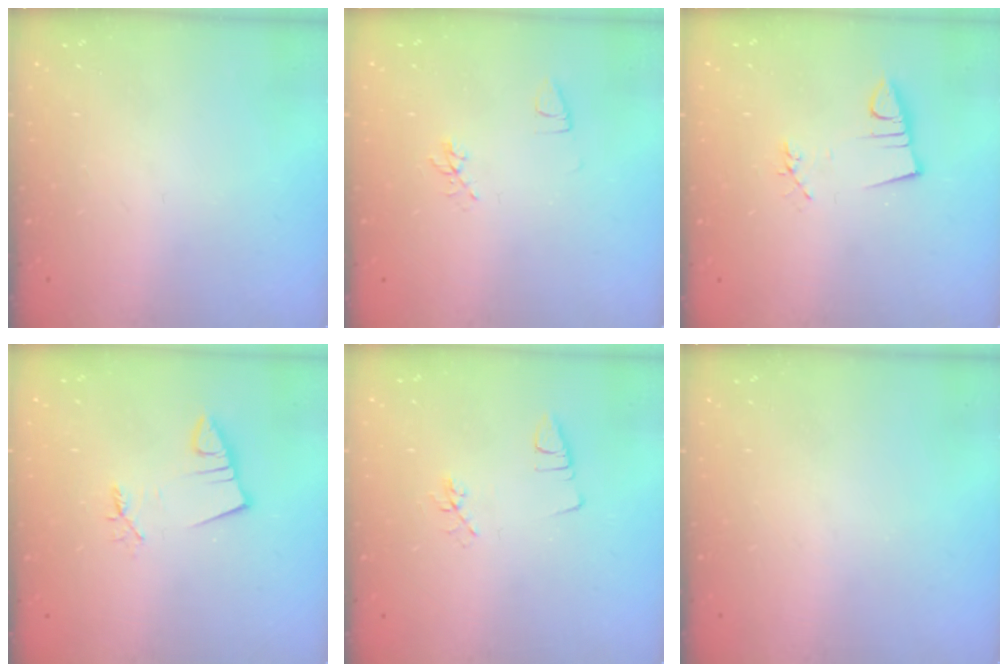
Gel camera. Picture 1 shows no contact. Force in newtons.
{"total": 5.2, "press": 4.9, "slide": 1.8}
{"total": 3.2, "press": 1.8, "slide": 2.7}
{"total": 2.5, "press": 2.5, "slide": 0.3}
{"total": 3.7, "press": 3.3, "slide": 1.7}
{"total": 0.0}